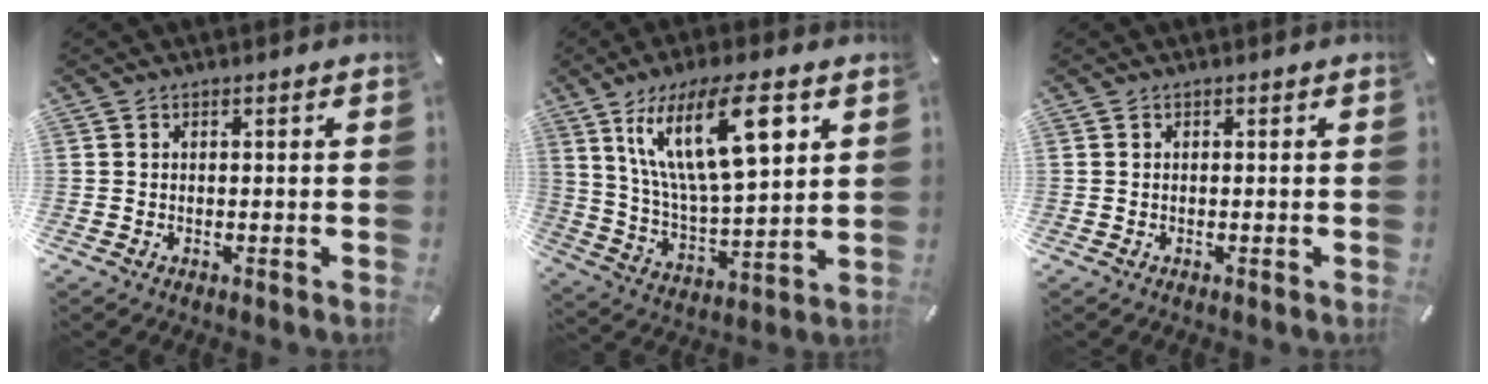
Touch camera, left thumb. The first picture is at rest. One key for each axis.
{"total": 20.6, "fx": 10.3, "fy": 7.3, "fz": 16.2, "tx": -0.317, "ty": -0.027, "tz": 0.165}
{"total": 0.0}